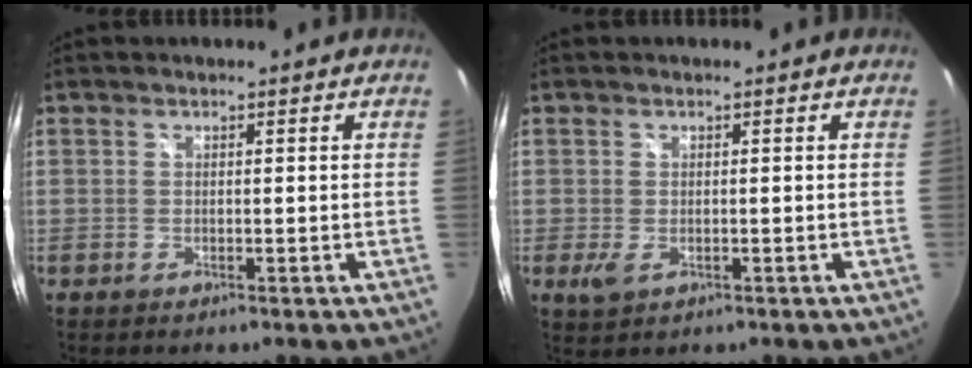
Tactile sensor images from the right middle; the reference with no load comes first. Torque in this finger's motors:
{"motor_torque": [1.45, -0.68, 0.58, 0.15]}